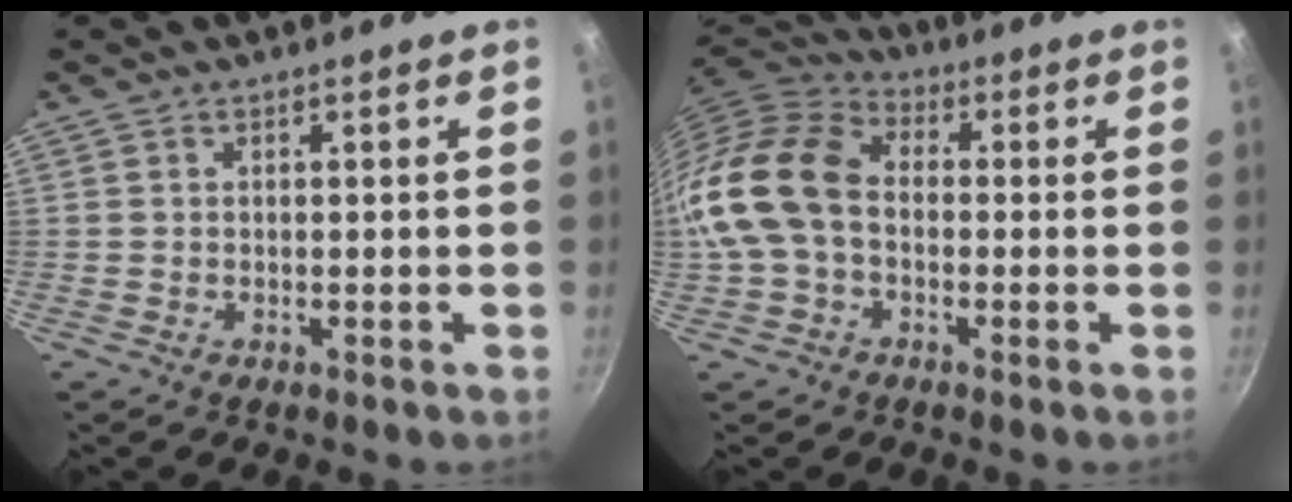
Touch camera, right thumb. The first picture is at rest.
{"total": 15.8, "force": [-1.3, 11.3, 11.0], "torque": [-0.200, 0.039, -0.042]}